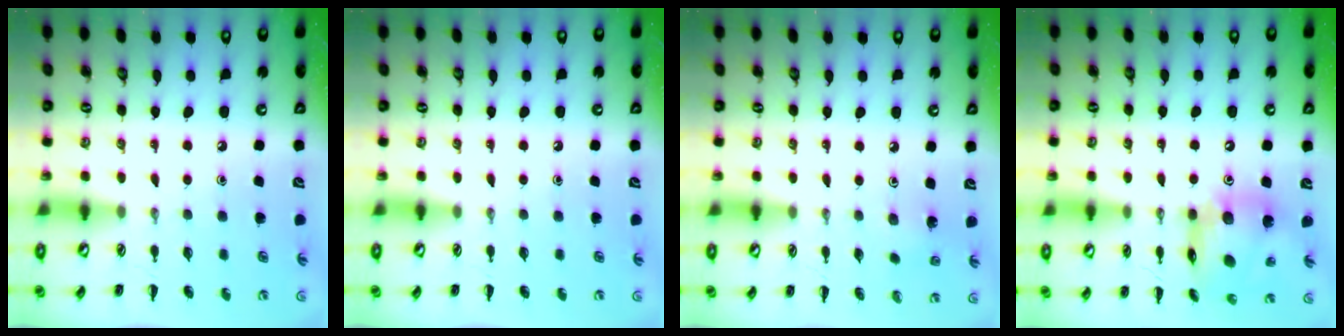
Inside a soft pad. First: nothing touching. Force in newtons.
{"total": 0.0}
{"total": 1.1, "press": 1.0, "slide": 0.5}
{"total": 16.4, "press": 16.2, "slide": 2.3}